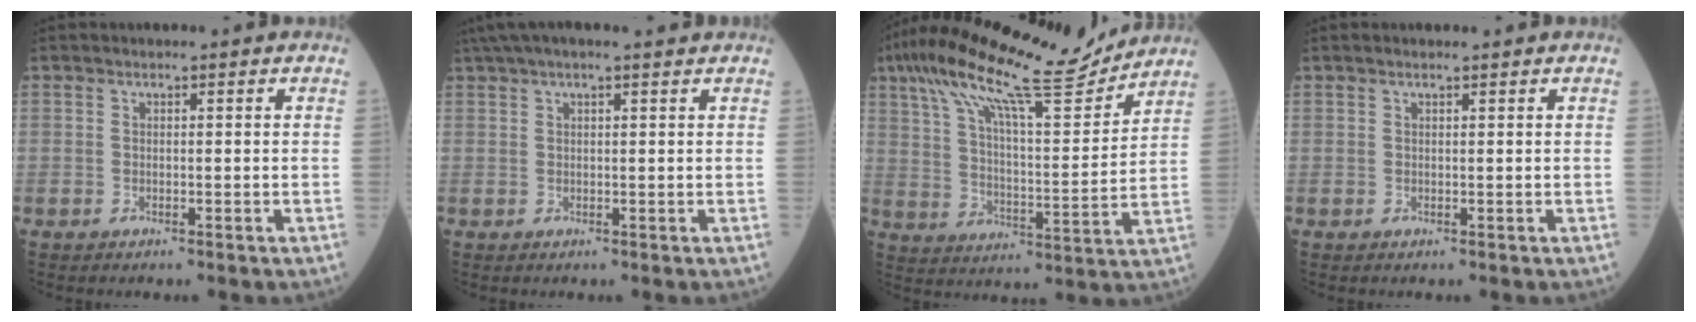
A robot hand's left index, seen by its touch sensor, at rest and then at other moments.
{"total": 7.8, "force": [6.3, 0.7, 4.5], "torque": [-0.079, 0.046, 0.093]}
{"total": 18.5, "force": [15.3, 2.0, 10.3], "torque": [-0.186, 0.018, 0.245]}
{"total": 1.0, "force": [0.8, 0.0, 0.6], "torque": [-0.012, 0.009, 0.015]}